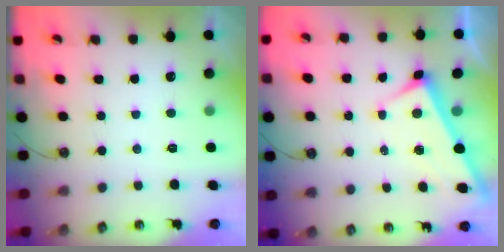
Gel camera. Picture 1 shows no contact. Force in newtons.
{"total": 2.9, "press": 2.9, "slide": 0.4}